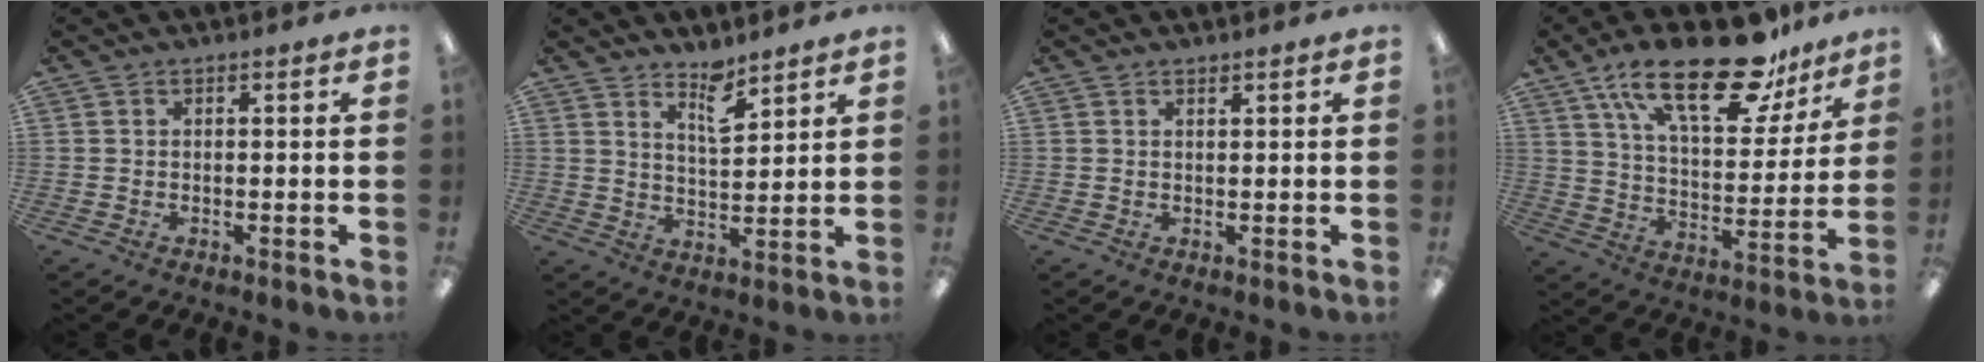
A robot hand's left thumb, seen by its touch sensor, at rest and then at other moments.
{"total": 6.8, "force": [5.3, 2.3, 3.7], "torque": [-0.045, -0.039, 0.088]}
{"total": 0.8, "force": [0.7, 0.1, 0.2], "torque": [-0.003, -0.001, 0.014]}
{"total": 24.5, "force": [16.1, 9.9, 15.6], "torque": [-0.244, -0.089, 0.271]}